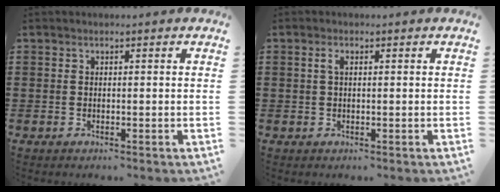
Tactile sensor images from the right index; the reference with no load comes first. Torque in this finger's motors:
{"motor_torque": [0.32, -0.21, 0.04, 0.03]}